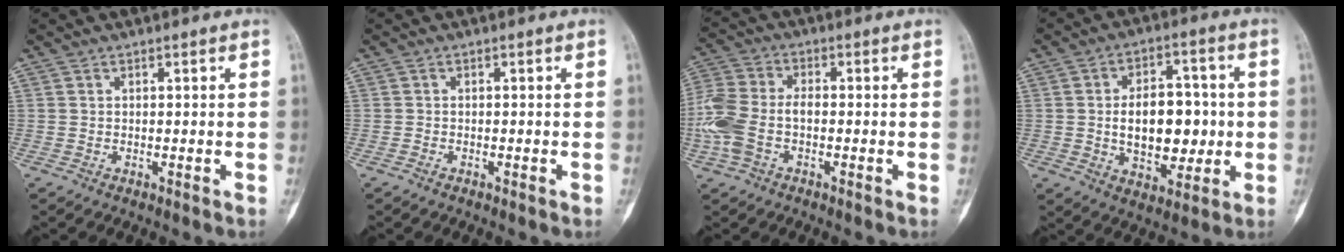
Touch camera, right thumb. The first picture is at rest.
{"total": 0.6, "force": [-0.5, 0.3, 0.3], "torque": [-0.010, 0.003, -0.010]}
{"total": 10.9, "force": [-2.5, 6.7, 8.2], "torque": [-0.195, 0.025, -0.056]}
{"total": 13.7, "force": [-0.4, 8.5, 10.8], "torque": [-0.131, 0.013, 0.002]}